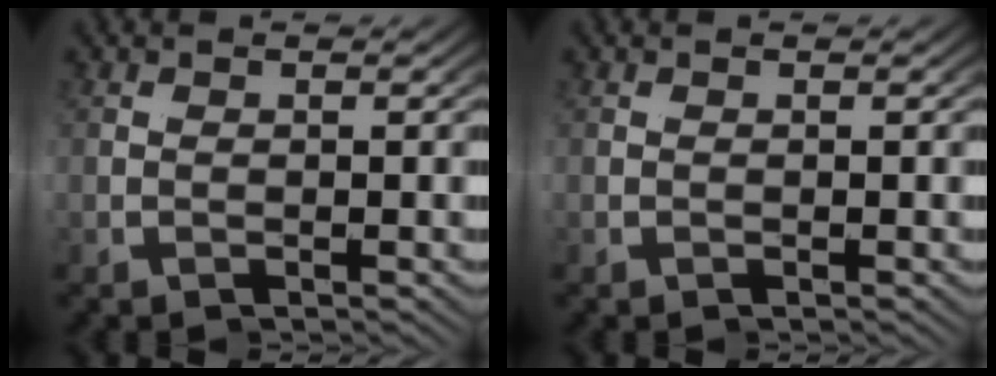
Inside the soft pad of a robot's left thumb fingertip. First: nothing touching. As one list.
[{"total": 0.0}]